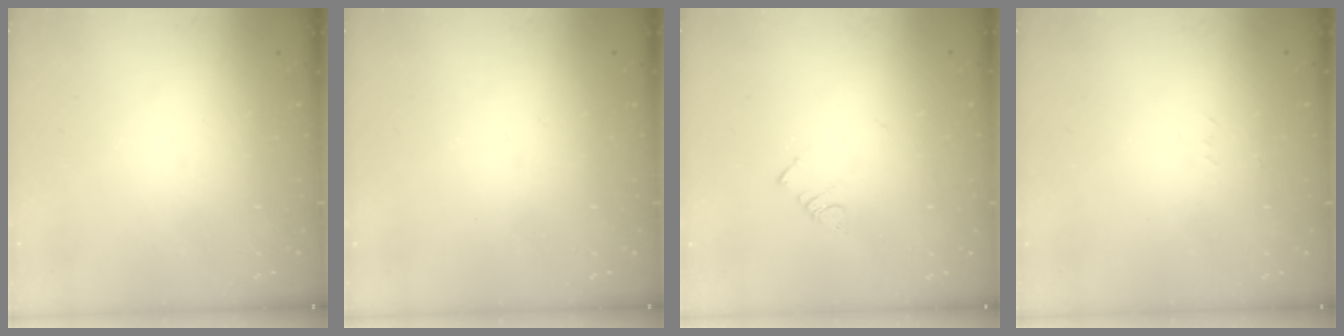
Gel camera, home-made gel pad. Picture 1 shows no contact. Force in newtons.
{"total": 0.0}
{"total": 2.7, "press": 2.7, "slide": 0.4}
{"total": 2.6, "press": 2.6, "slide": 0.4}